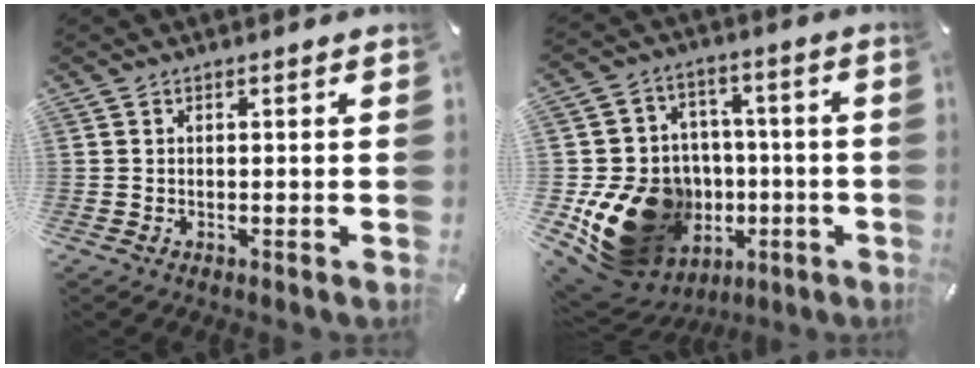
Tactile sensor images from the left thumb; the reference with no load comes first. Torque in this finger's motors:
{"motor_torque": [0.99, 2.68, 1.39, 0.64, 0.25]}